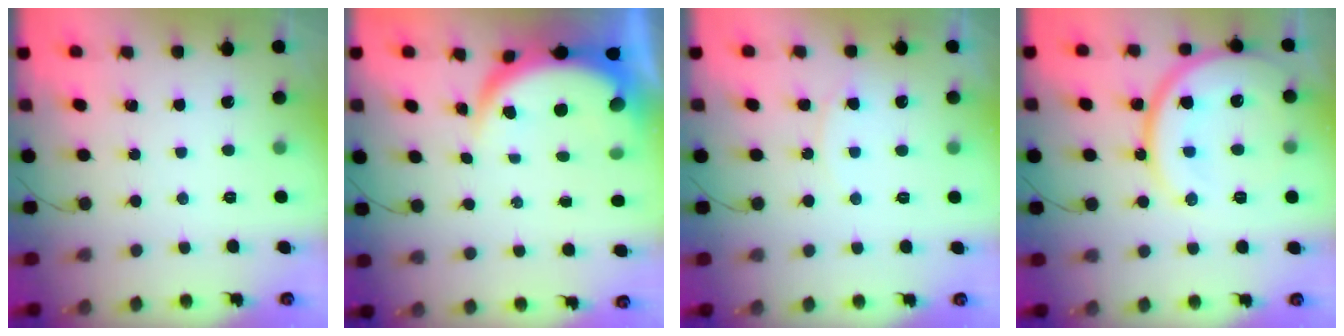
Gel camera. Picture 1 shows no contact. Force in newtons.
{"total": 6.9, "press": 6.9, "slide": 0.5}
{"total": 5.8, "press": 5.8, "slide": 0.6}
{"total": 17.6, "press": 17.5, "slide": 1.8}